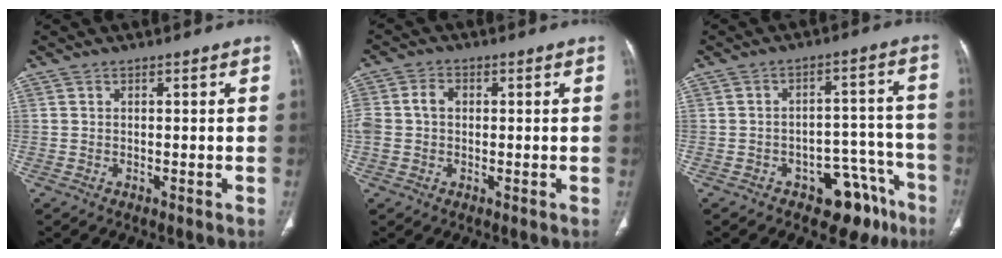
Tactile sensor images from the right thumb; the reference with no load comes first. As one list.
[{"total": 4.9, "force": [0.2, 3.7, 3.2], "torque": [-0.072, 0.019, 0.005]}, {"total": 11.1, "force": [-7.1, 6.7, 5.3], "torque": [-0.018, 0.078, -0.091]}]